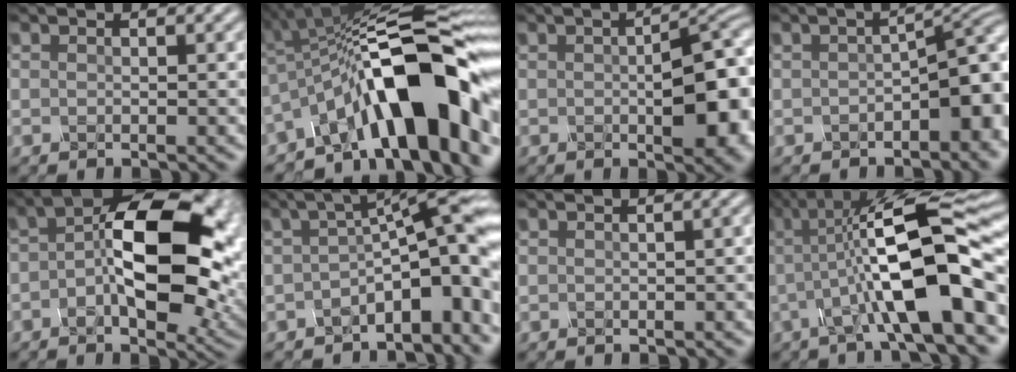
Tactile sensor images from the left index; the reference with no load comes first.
{"total": 15.2, "force": [-5.4, 5.1, 13.2], "torque": [-0.160, 0.026, -0.096]}
{"total": 8.7, "force": [-0.5, 3.4, 7.9], "torque": [-0.095, -0.005, 0.001]}
{"total": 5.4, "force": [-1.2, 2.6, 4.6], "torque": [-0.048, 0.005, -0.020]}
{"total": 13.6, "force": [-0.3, 6.8, 11.8], "torque": [-0.166, 0.016, -0.015]}
{"total": 10.0, "force": [-2.4, 3.3, 9.2], "torque": [-0.119, 0.015, -0.047]}
{"total": 1.3, "force": [-0.1, 0.4, 1.3], "torque": [-0.012, 0.005, 0.002]}
{"total": 11.7, "force": [-1.2, 2.9, 11.3], "torque": [-0.176, 0.016, -0.028]}